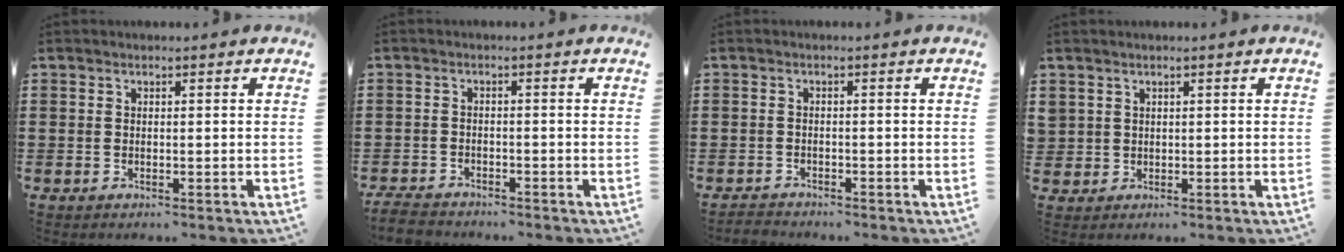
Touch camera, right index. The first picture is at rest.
{"total": 2.7, "force": [-2.6, 0.4, 0.4], "torque": [-0.017, -0.001, -0.058]}
{"total": 1.4, "force": [-1.4, 0.1, -0.1], "torque": [-0.003, 0.002, -0.031]}
{"total": 1.4, "force": [0.7, 1.2, 0.0], "torque": [-0.005, 0.005, 0.014]}